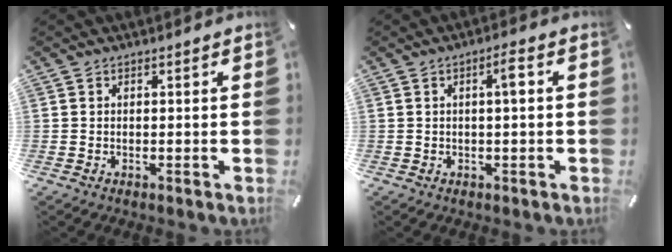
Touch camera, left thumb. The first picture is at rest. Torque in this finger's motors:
{"motor_torque": [0.43, 0.95, 0.06, -0.31, 0.14]}